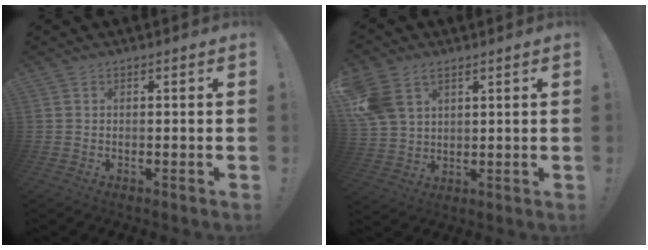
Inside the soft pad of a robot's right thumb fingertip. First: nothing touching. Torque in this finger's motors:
{"motor_torque": [-0.41, 1.14, 0.35, 0.04, 0.39]}